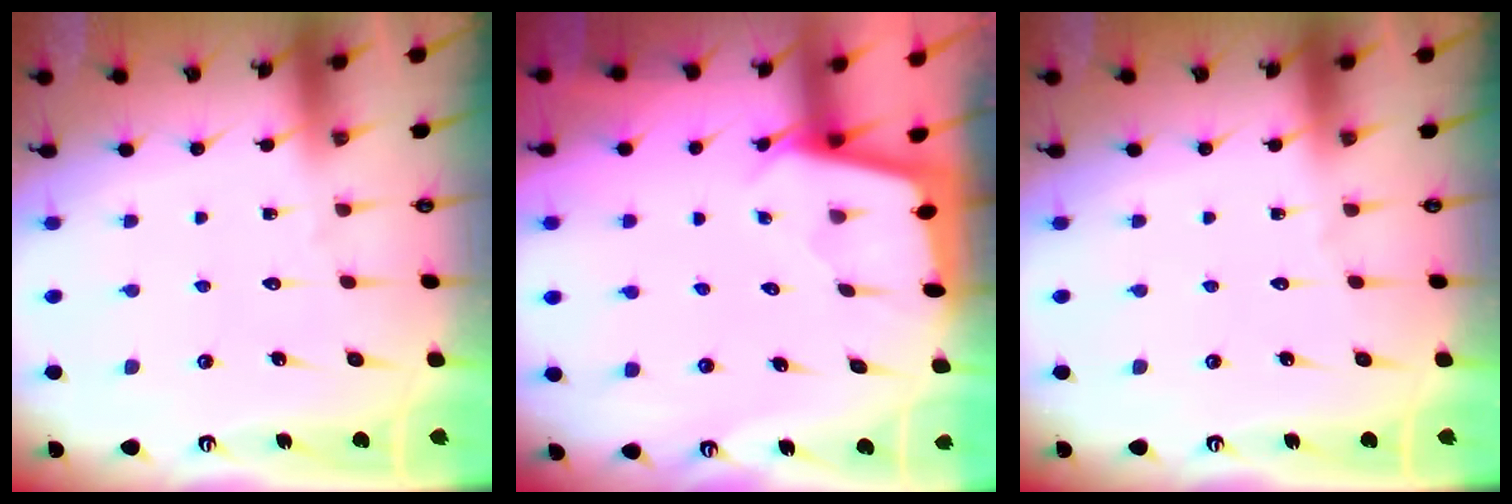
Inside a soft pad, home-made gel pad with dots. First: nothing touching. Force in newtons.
{"total": 1.8, "press": 1.8, "slide": 0.2}
{"total": 0.0}